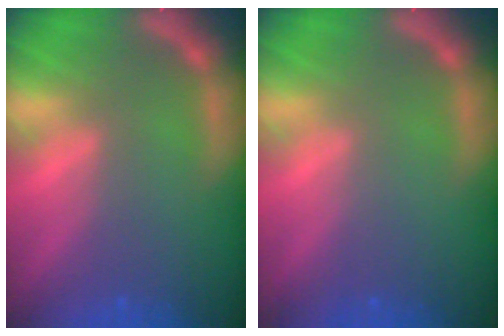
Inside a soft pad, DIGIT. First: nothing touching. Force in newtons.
{"total": 0.0}